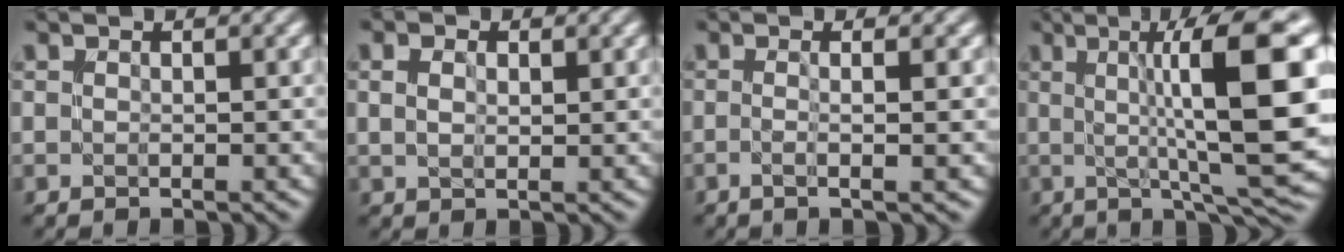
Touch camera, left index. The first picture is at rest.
{"total": 2.6, "force": [1.0, 1.7, 1.7], "torque": [-0.033, 0.007, 0.009]}
{"total": 3.8, "force": [0.3, 1.5, 3.5], "torque": [-0.034, 0.002, -0.021]}
{"total": 13.4, "force": [2.0, 2.4, 13.0], "torque": [-0.178, 0.009, 0.032]}